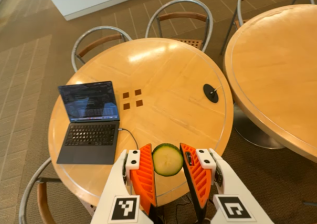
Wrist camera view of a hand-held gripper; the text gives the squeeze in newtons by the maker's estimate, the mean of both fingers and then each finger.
{"total": 7.6, "left": 7.2, "right": 8.0}